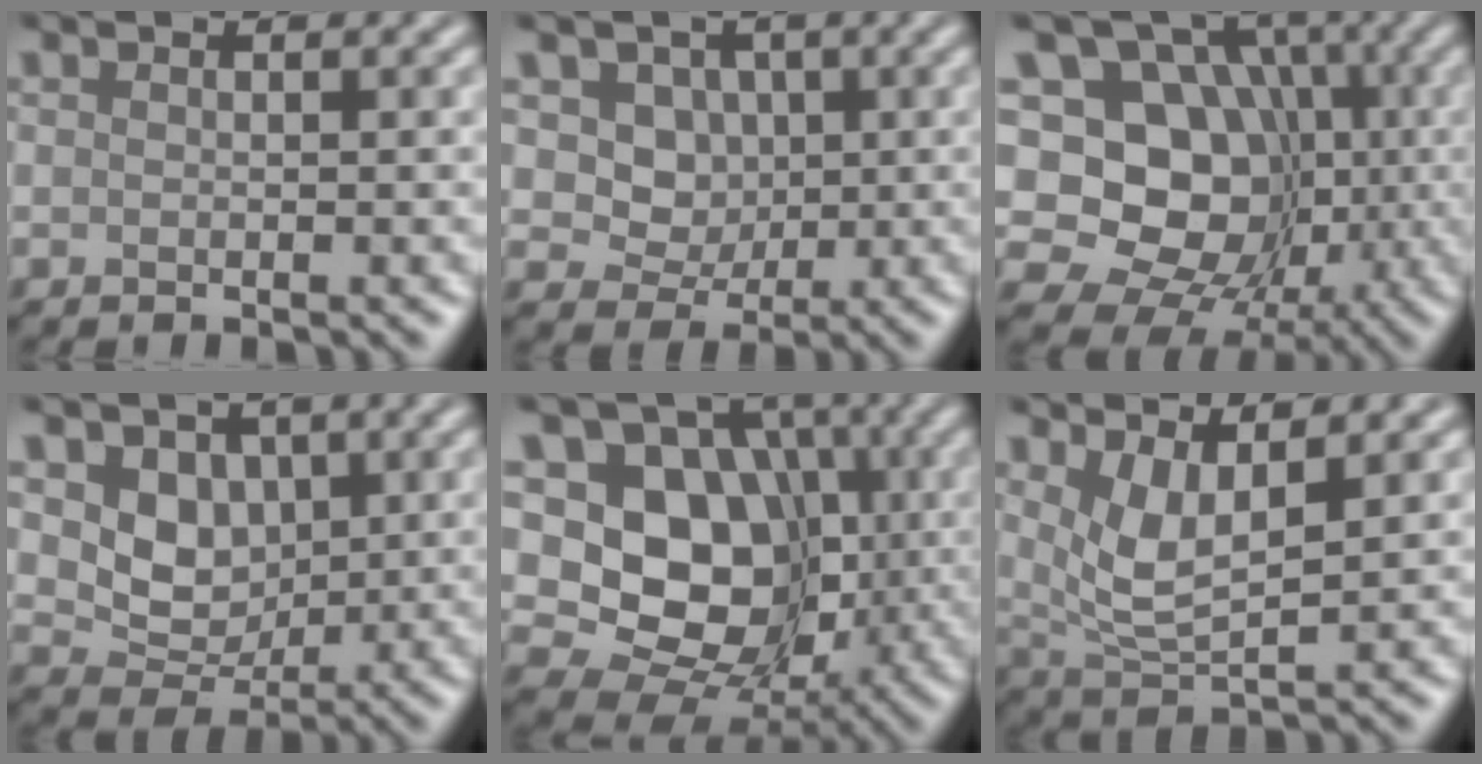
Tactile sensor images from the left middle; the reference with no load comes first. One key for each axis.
{"total": 5.8, "fx": 2.0, "fy": 4.8, "fz": 2.5, "tx": -0.047, "ty": 0.000, "tz": 0.028}
{"total": 15.4, "fx": -0.8, "fy": 13.0, "fz": 8.2, "tx": -0.111, "ty": 0.016, "tz": -0.038}
{"total": 4.2, "fx": 1.1, "fy": 3.4, "fz": 2.2, "tx": -0.048, "ty": -0.011, "tz": 0.015}
{"total": 11.8, "fx": -0.1, "fy": 9.6, "fz": 6.9, "tx": -0.093, "ty": -0.003, "tz": -0.019}
{"total": 3.7, "fx": 1.8, "fy": 1.3, "fz": 3.0, "tx": -0.069, "ty": -0.012, "tz": 0.039}